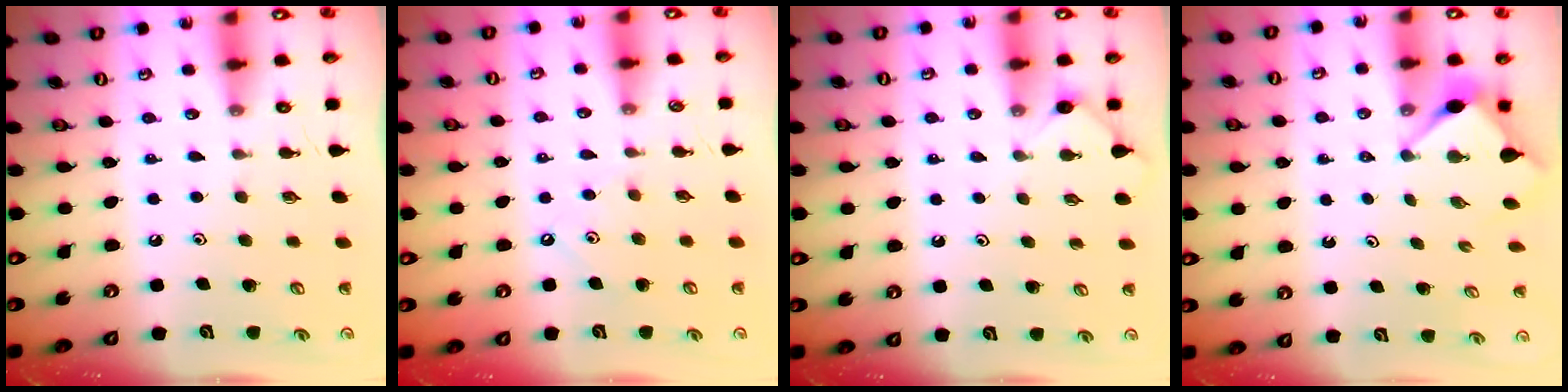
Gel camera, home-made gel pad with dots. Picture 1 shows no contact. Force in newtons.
{"total": 3.0, "press": 3.0, "slide": 0.4}
{"total": 3.0, "press": 3.0, "slide": 0.4}
{"total": 3.2, "press": 3.2, "slide": 0.4}